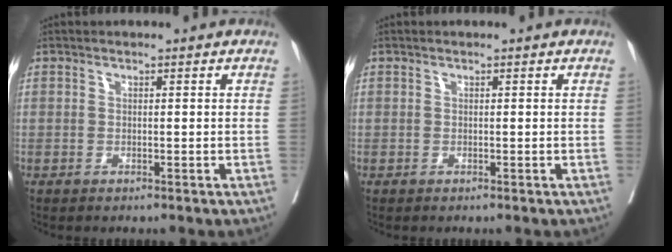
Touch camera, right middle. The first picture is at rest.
{"total": 0.0}